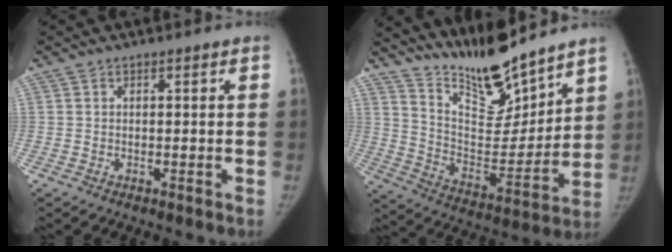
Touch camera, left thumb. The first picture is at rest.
{"total": 16.7, "force": [14.7, 3.8, 7.1], "torque": [-0.079, -0.108, 0.266]}